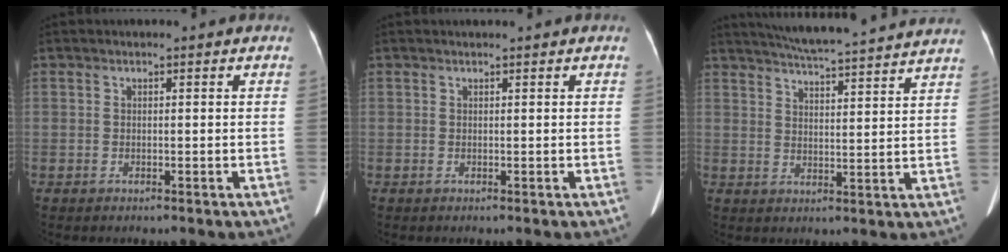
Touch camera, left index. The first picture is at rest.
{"total": 1.1, "force": [1.0, -0.1, 0.4], "torque": [-0.006, 0.013, 0.022]}
{"total": 19.6, "force": [18.1, 0.2, 7.6], "torque": [-0.124, 0.003, 0.238]}